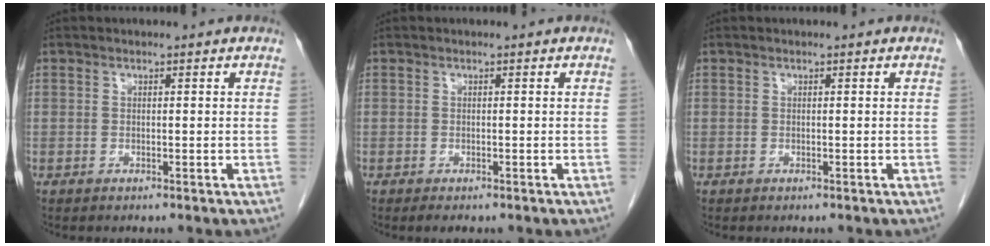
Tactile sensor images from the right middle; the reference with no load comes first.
{"total": 2.5, "force": [-1.8, 0.9, 1.4], "torque": [-0.024, -0.006, -0.023]}
{"total": 0.0}